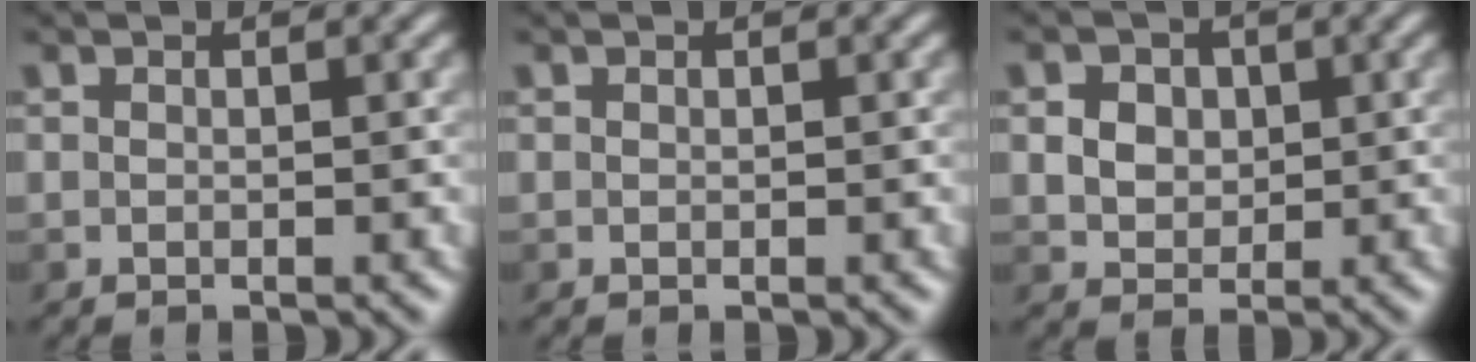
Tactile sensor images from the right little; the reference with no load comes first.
{"total": 0.0}
{"total": 4.6, "force": [1.2, 3.7, 2.5], "torque": [-0.056, 0.012, 0.012]}